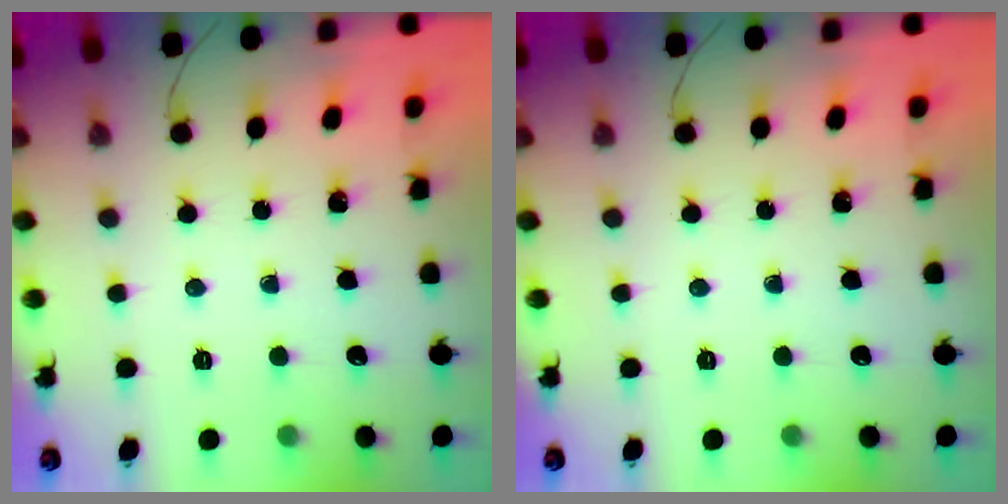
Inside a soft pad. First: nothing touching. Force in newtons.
{"total": 0.0}